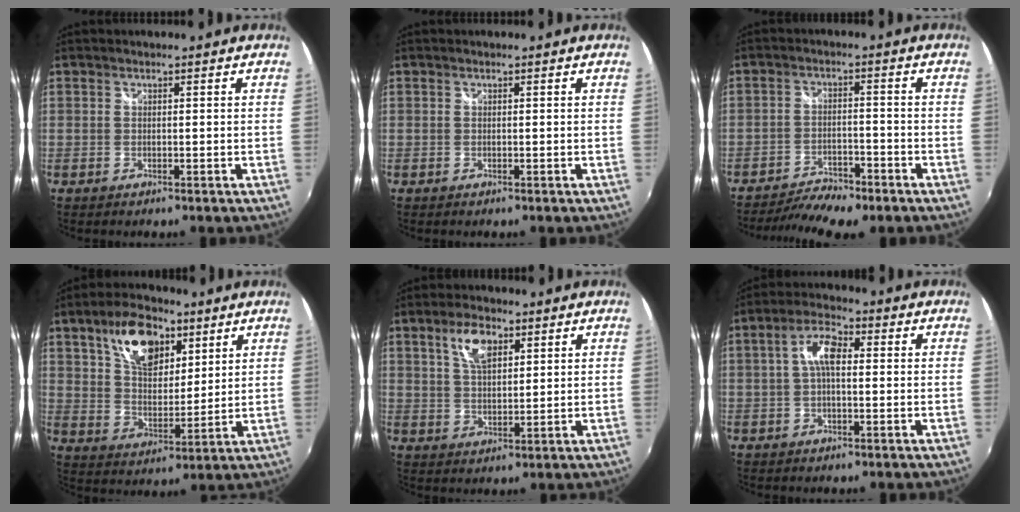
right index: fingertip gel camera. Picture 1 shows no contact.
{"total": 0.0}
{"total": 10.4, "force": [-8.6, 2.9, 5.1], "torque": [-0.123, -0.016, -0.138]}
{"total": 13.4, "force": [7.3, 7.2, 8.7], "torque": [-0.155, 0.019, 0.130]}
{"total": 6.7, "force": [3.4, 3.1, 4.9], "torque": [-0.089, 0.010, 0.062]}
{"total": 5.9, "force": [0.5, 2.5, 5.3], "torque": [-0.104, 0.017, 0.006]}